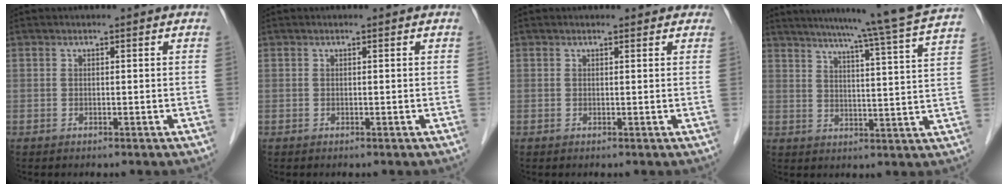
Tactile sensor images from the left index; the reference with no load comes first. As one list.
[{"total": 0.0}, {"total": 2.1, "force": [1.8, 1.0, 0.5], "torque": [-0.005, 0.009, 0.011]}, {"total": 19.4, "force": [16.5, -2.0, 10.0], "torque": [-0.160, -0.032, 0.201]}]